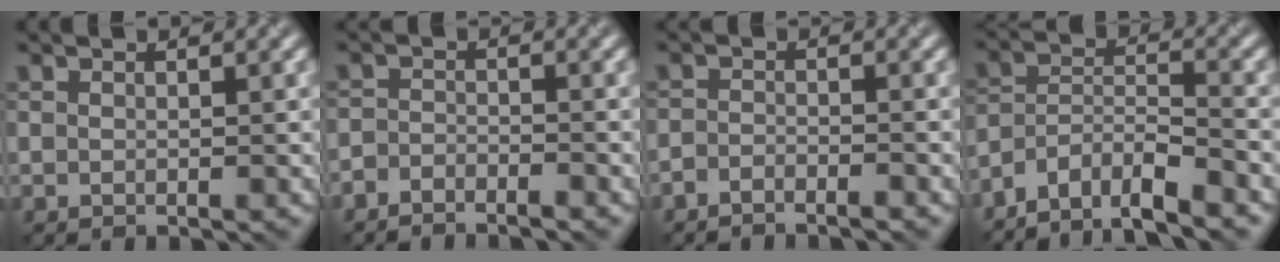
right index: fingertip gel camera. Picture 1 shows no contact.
{"total": 2.4, "force": [-2.3, 0.4, 0.5], "torque": [-0.011, 0.004, -0.048]}
{"total": 1.9, "force": [-1.8, 0.2, 0.6], "torque": [-0.016, 0.001, -0.036]}
{"total": 7.2, "force": [-6.4, 1.7, 2.9], "torque": [-0.051, 0.004, -0.115]}